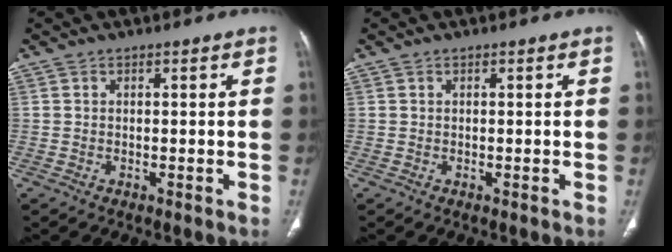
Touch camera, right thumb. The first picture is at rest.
{"total": 0.0}